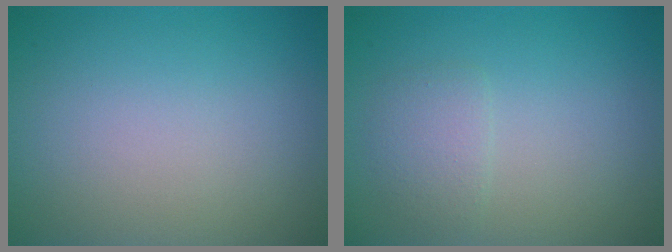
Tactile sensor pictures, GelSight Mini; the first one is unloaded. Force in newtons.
{"total": 1.6, "press": 1.6, "slide": 0.0}